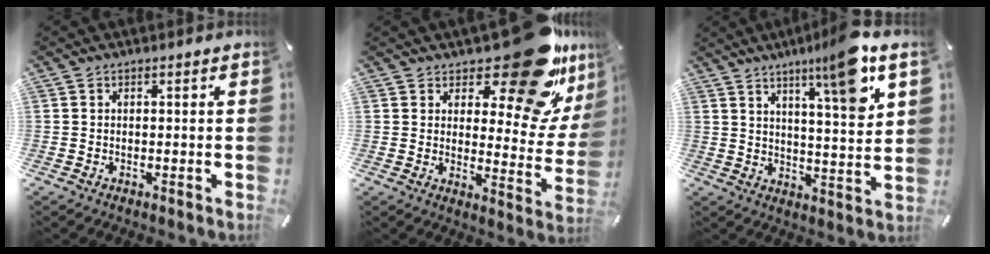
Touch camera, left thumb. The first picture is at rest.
{"total": 21.4, "force": [14.9, 7.3, 13.5], "torque": [-0.165, -0.110, 0.240]}
{"total": 12.5, "force": [8.0, 1.3, 9.5], "torque": [-0.136, -0.055, 0.122]}